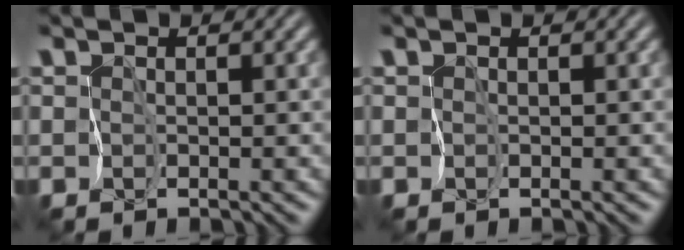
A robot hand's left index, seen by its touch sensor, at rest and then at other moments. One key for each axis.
{"total": 0.0}